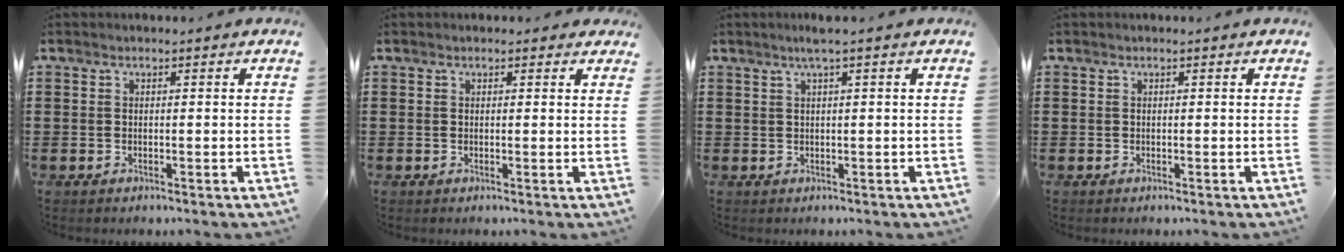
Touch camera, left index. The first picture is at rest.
{"total": 0.8, "force": [0.5, 0.6, 0.3], "torque": [-0.008, 0.006, 0.009]}
{"total": 1.9, "force": [1.0, -0.2, 1.6], "torque": [-0.031, 0.000, 0.016]}
{"total": 0.0}